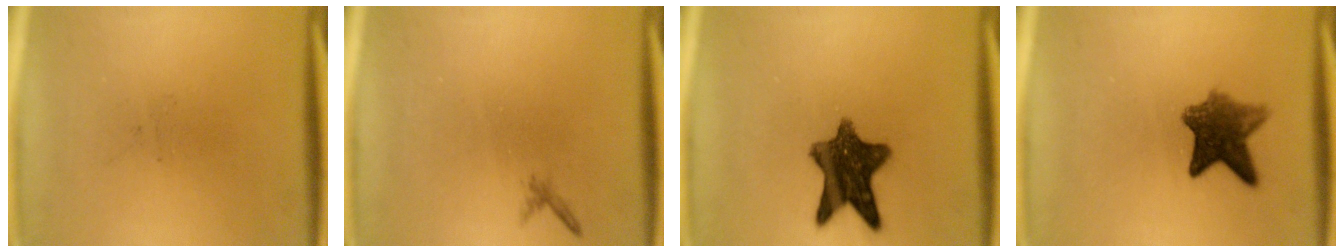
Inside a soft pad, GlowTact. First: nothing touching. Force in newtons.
{"total": 0.6}
{"total": 10.6}
{"total": 7.0}